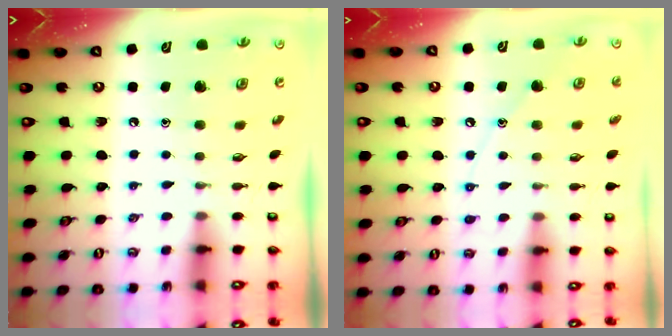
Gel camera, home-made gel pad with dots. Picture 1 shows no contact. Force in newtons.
{"total": 6.5, "press": 6.5, "slide": 0.3}